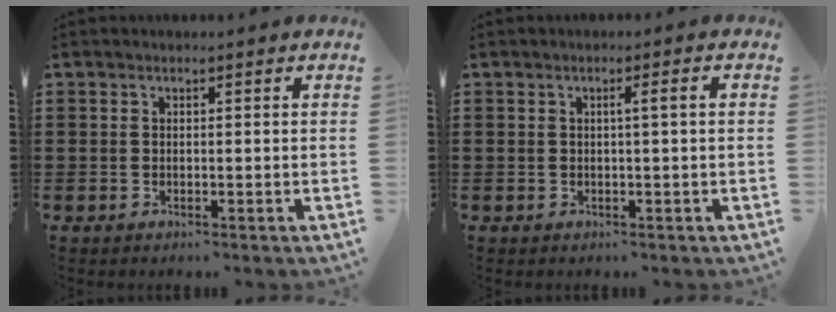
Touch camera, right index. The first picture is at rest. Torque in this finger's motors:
{"motor_torque": [0.51, 0.15, 0.08, 0.06]}